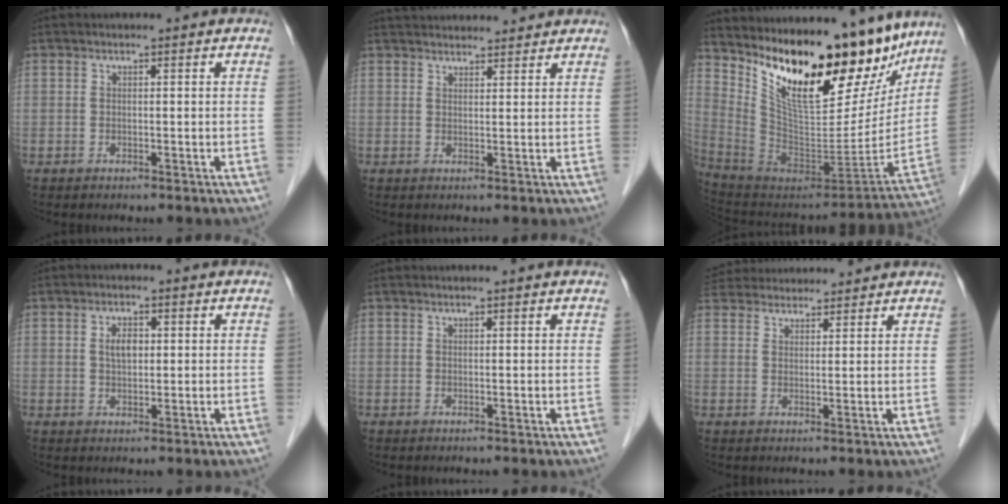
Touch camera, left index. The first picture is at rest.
{"total": 9.9, "force": [9.3, 1.8, 2.5], "torque": [-0.031, 0.032, 0.127]}
{"total": 23.5, "force": [16.9, 8.4, 13.9], "torque": [-0.218, -0.037, 0.277]}
{"total": 2.7, "force": [0.5, 1.5, 2.2], "torque": [-0.044, 0.004, 0.010]}
{"total": 0.6, "force": [0.6, -0.1, 0.2], "torque": [-0.008, 0.000, 0.013]}
{"total": 11.0, "force": [10.5, 2.2, 2.7], "torque": [-0.049, 0.042, 0.167]}